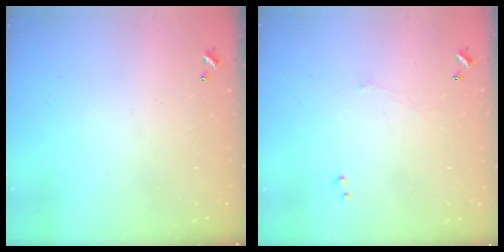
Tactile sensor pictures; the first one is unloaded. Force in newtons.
{"total": 0.9, "press": 0.7, "slide": 0.5}